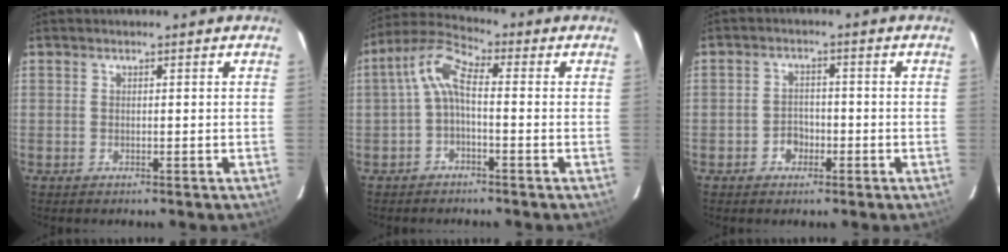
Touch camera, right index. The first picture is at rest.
{"total": 6.2, "force": [-0.7, 2.4, 5.7], "torque": [-0.130, 0.023, -0.020]}
{"total": 3.3, "force": [-1.6, 2.7, 1.2], "torque": [-0.026, 0.009, -0.022]}